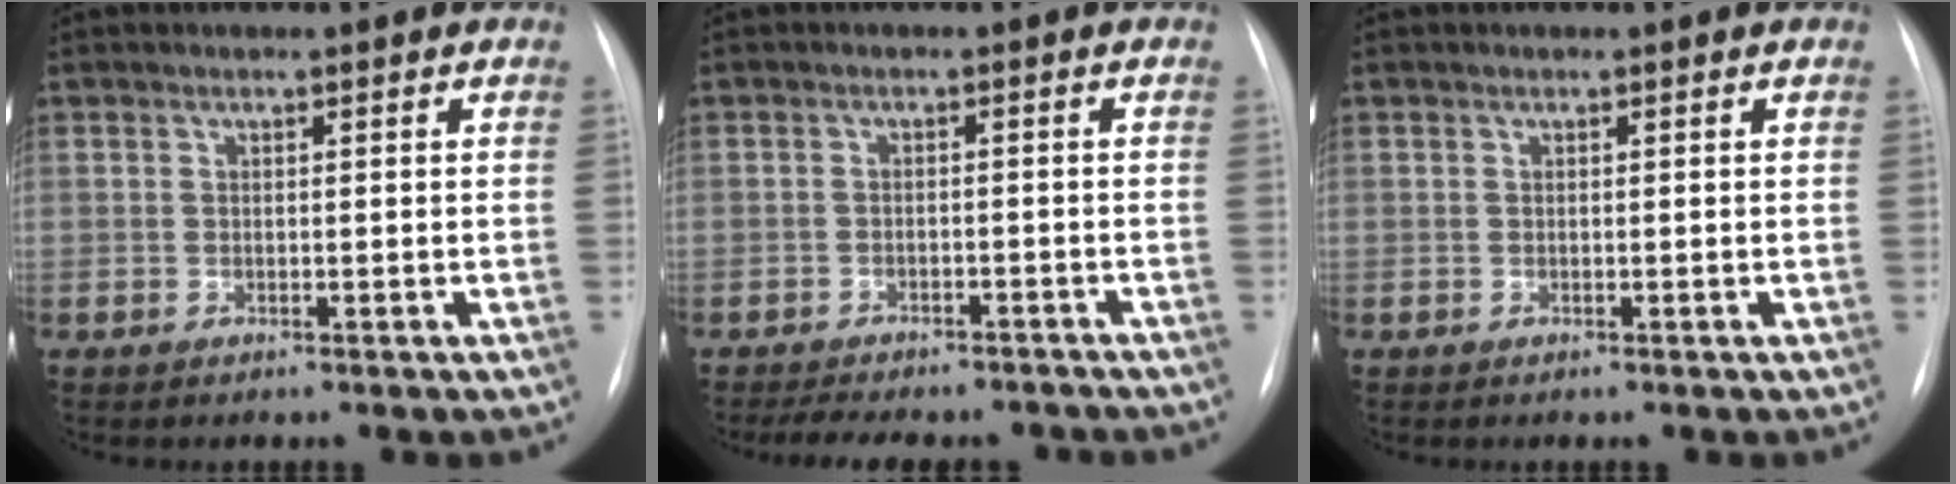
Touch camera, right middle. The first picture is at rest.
{"total": 11.1, "force": [-9.8, 3.6, 3.8], "torque": [-0.067, 0.008, -0.119]}
{"total": 0.0}